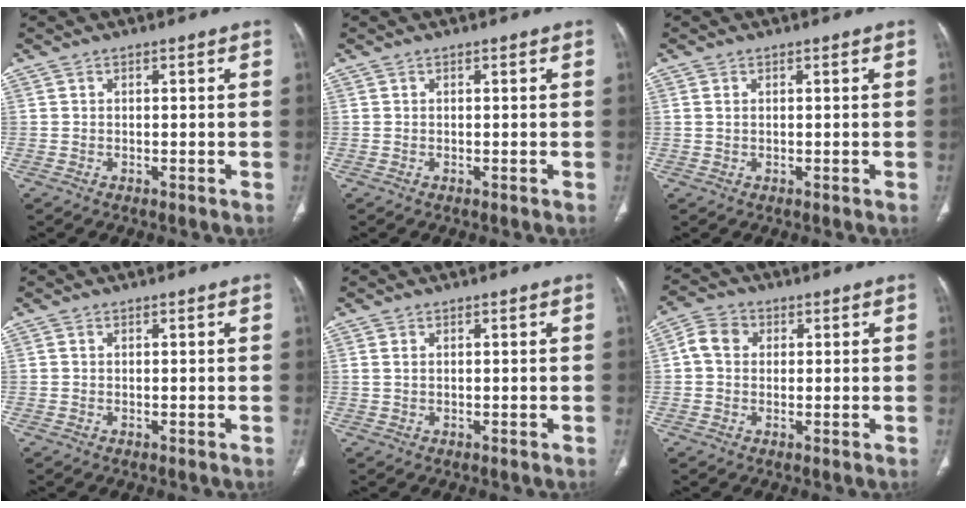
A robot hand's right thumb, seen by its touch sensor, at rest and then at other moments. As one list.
[{"total": 0.0}, {"total": 1.1, "force": [0.4, 0.7, 0.8], "torque": [-0.020, 0.002, 0.012]}, {"total": 0.0}, {"total": 1.5, "force": [0.5, 0.9, 1.1], "torque": [-0.027, 0.003, 0.015]}, {"total": 5.3, "force": [0.8, 4.4, 2.9], "torque": [-0.044, 0.012, 0.009]}]